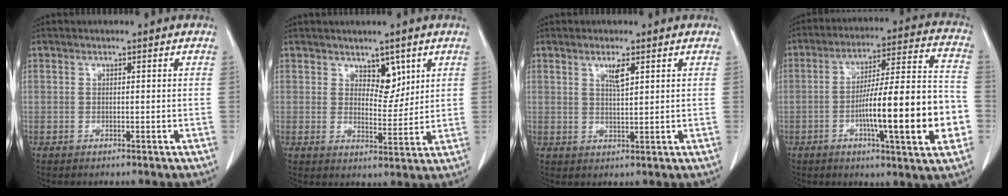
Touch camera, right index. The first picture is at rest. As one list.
[{"total": 4.4, "force": [2.6, 2.3, 2.7], "torque": [-0.032, -0.006, 0.044]}, {"total": 2.6, "force": [1.4, 0.3, 2.2], "torque": [-0.043, -0.002, 0.027]}, {"total": 18.9, "force": [-4.8, 1.3, 18.3], "torque": [-0.264, 0.014, -0.068]}]